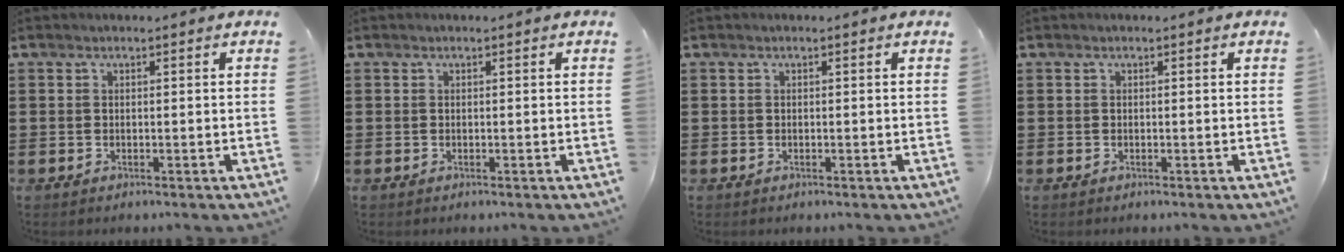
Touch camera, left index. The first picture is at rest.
{"total": 0.0}
{"total": 0.0}
{"total": 0.0}